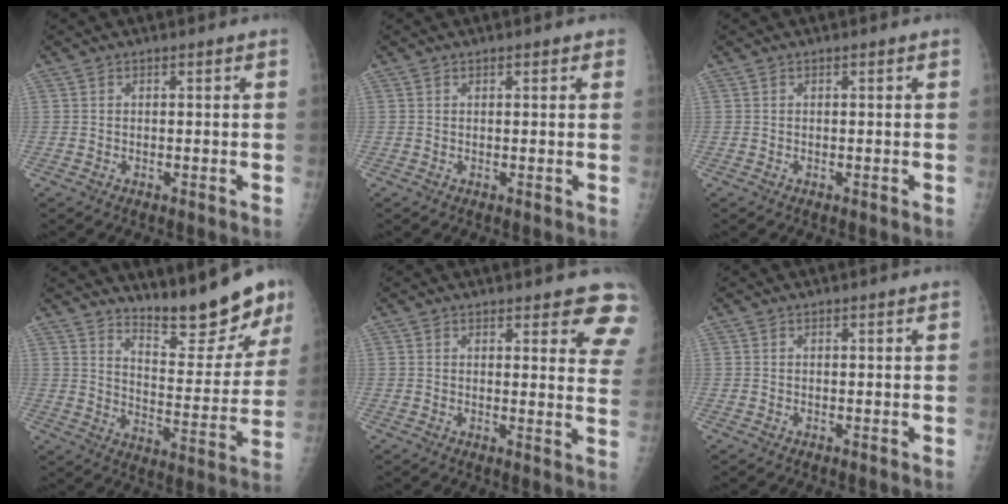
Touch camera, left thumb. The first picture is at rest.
{"total": 1.2, "force": [0.8, 0.5, 0.7], "torque": [-0.006, -0.002, 0.008]}
{"total": 0.0}
{"total": 14.9, "force": [12.6, 2.8, 7.5], "torque": [-0.076, -0.101, 0.192]}
{"total": 9.3, "force": [7.7, 2.7, 4.5], "torque": [-0.011, -0.039, 0.062]}
{"total": 0.0}